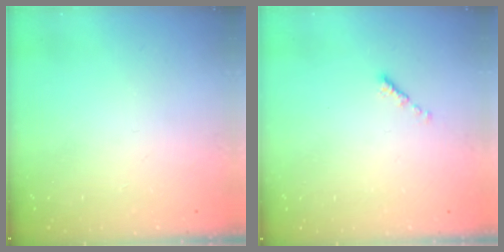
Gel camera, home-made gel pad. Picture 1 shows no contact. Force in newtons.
{"total": 0.0}